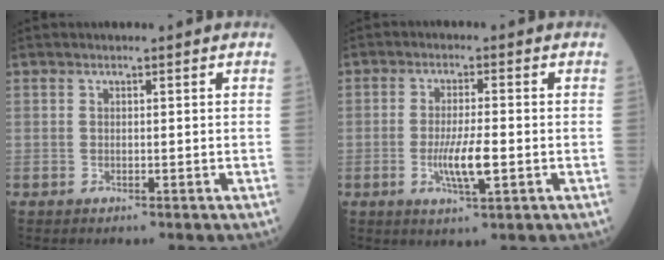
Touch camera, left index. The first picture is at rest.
{"total": 5.5, "force": [-1.3, 0.6, 5.3], "torque": [-0.107, -0.010, -0.021]}